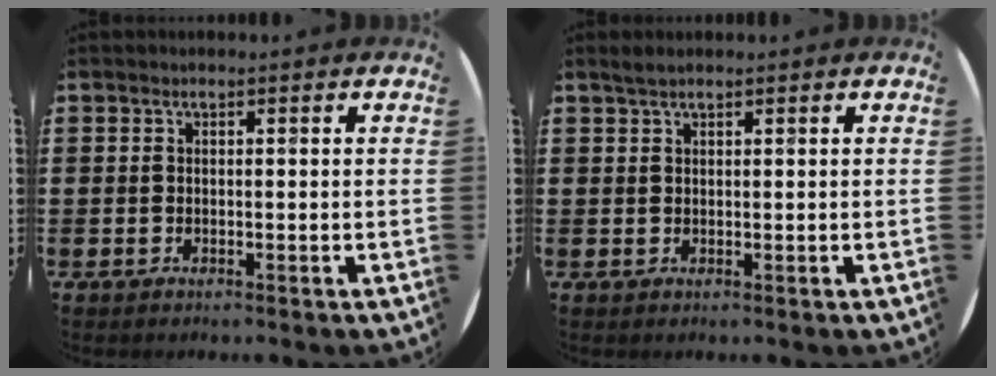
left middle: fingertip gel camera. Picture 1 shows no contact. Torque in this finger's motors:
{"motor_torque": [0.30, -0.27, -0.05, 0.02]}